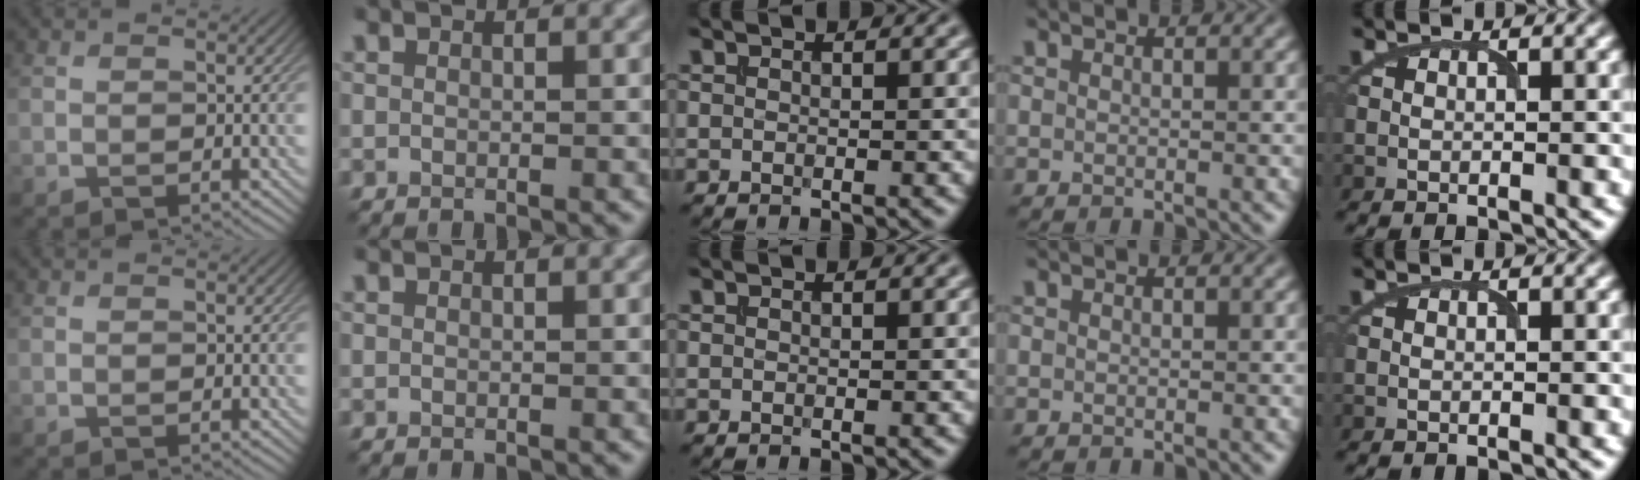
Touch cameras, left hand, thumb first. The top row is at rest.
{}